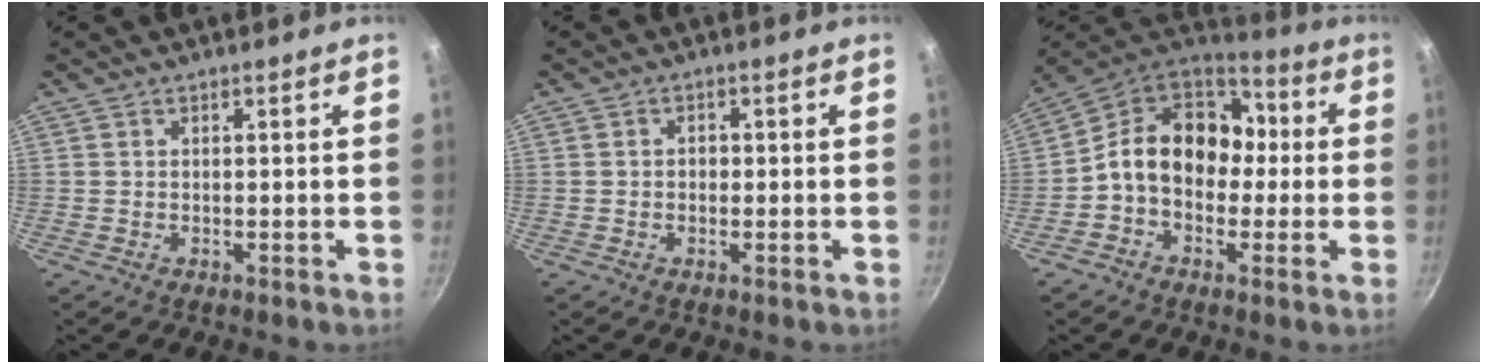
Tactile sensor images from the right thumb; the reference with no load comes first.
{"total": 2.1, "force": [0.0, 1.7, 1.3], "torque": [-0.013, 0.005, -0.003]}
{"total": 16.4, "force": [0.2, 12.6, 10.5], "torque": [-0.133, 0.047, -0.019]}